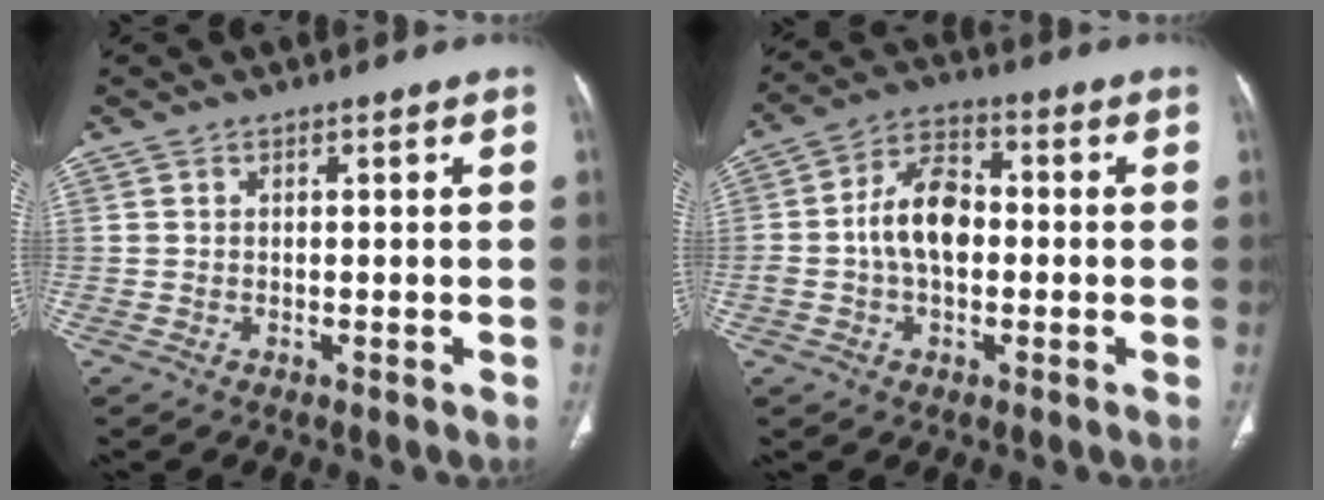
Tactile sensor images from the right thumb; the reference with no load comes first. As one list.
[{"total": 9.8, "force": [-0.5, 6.1, 7.7], "torque": [-0.131, 0.025, -0.019]}]